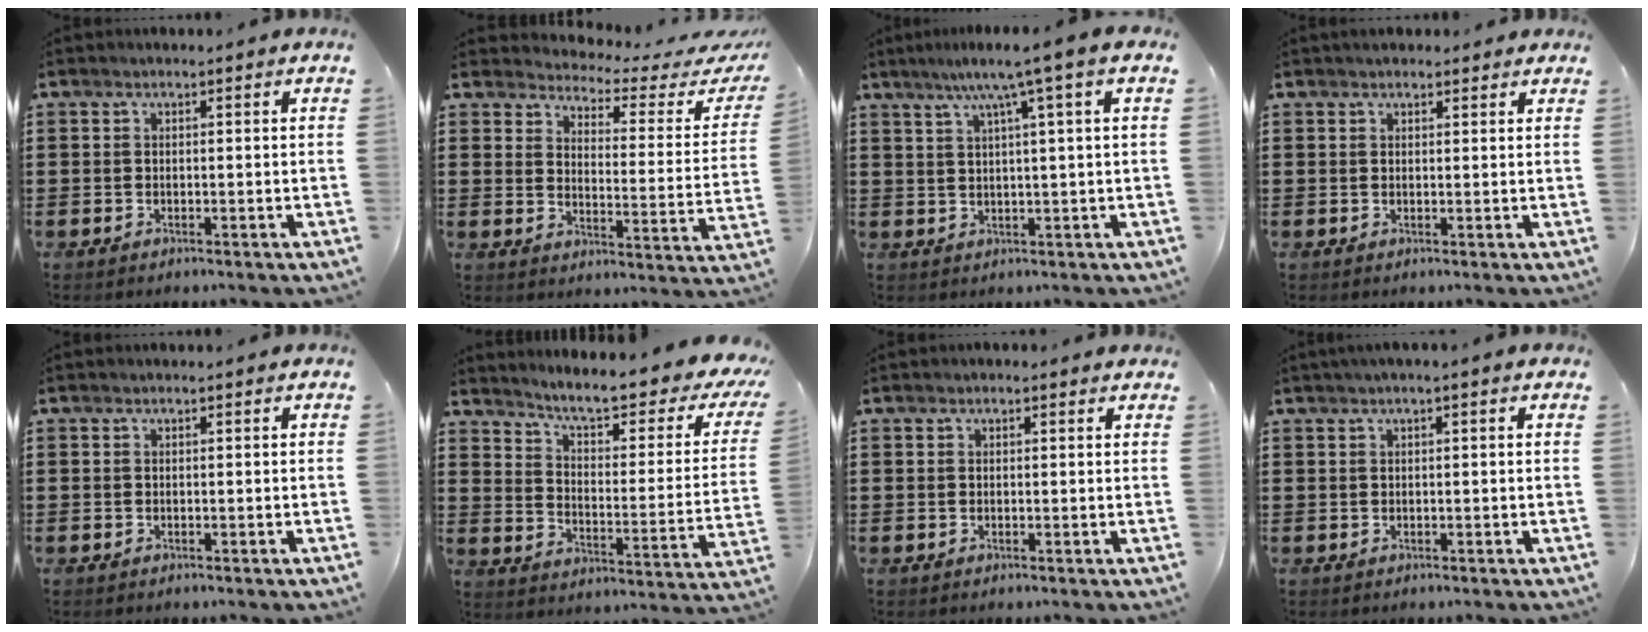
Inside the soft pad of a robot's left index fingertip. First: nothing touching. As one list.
[{"total": 2.9, "force": [2.7, 0.4, 0.9], "torque": [-0.038, -0.025, 0.037]}, {"total": 6.0, "force": [2.8, -0.5, 5.2], "torque": [-0.109, 0.003, 0.040]}, {"total": 1.5, "force": [1.4, 0.6, 0.3], "torque": [-0.008, 0.006, 0.026]}, {"total": 0.0}, {"total": 6.9, "force": [5.4, 0.3, 4.3], "torque": [-0.097, -0.043, 0.081]}, {"total": 0.7, "force": [0.5, 0.3, 0.3], "torque": [-0.006, 0.004, 0.010]}, {"total": 1.1, "force": [0.5, 0.0, 1.0], "torque": [-0.018, 0.001, 0.008]}]